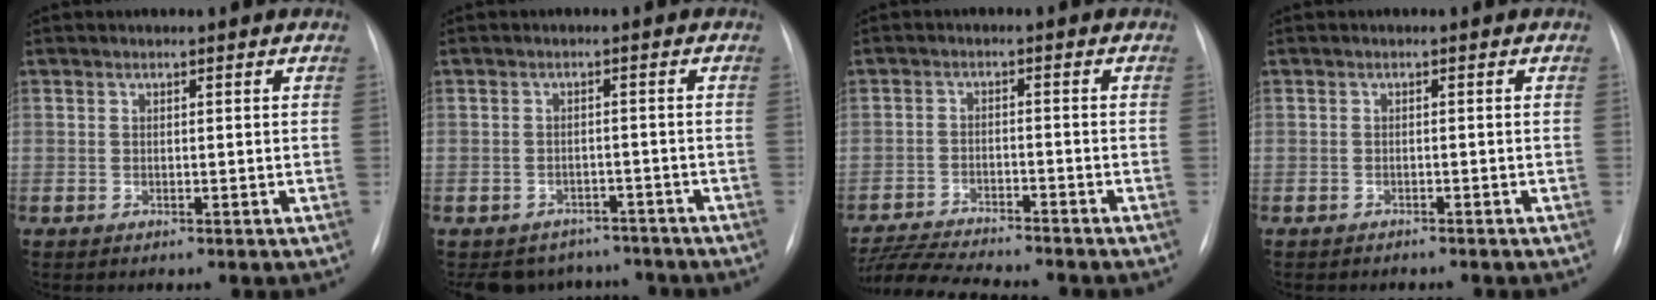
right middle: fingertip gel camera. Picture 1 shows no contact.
{"total": 7.4, "force": [-6.5, 3.4, 0.0], "torque": [0.010, 0.017, -0.080]}
{"total": 12.1, "force": [-11.2, 0.7, 4.6], "torque": [-0.079, -0.005, -0.179]}
{"total": 2.2, "force": [-2.0, 0.6, 0.7], "torque": [-0.010, -0.003, -0.023]}